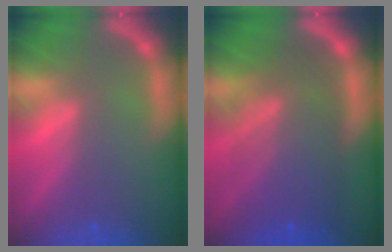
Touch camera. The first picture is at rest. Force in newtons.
{"total": 9.5}